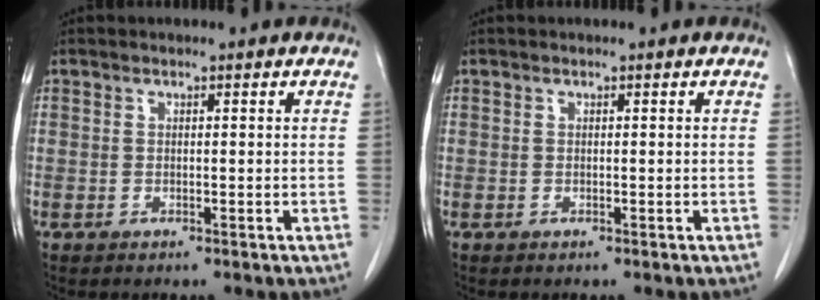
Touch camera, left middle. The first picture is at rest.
{"total": 0.0}